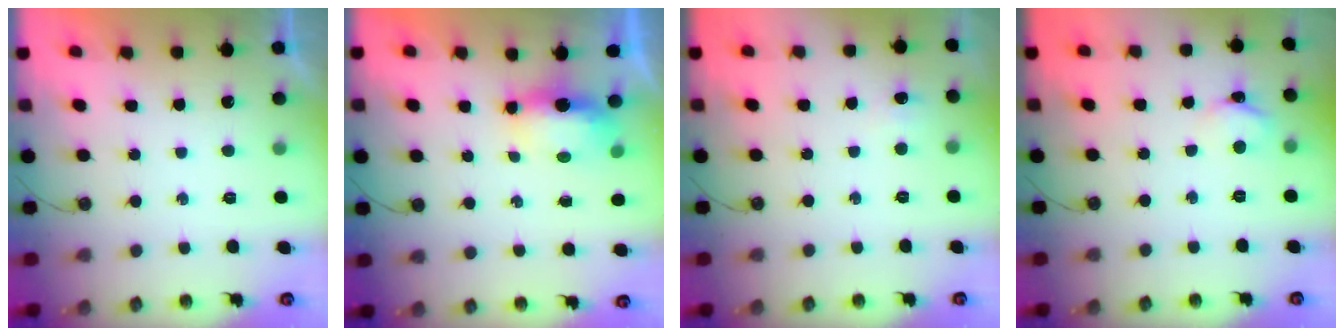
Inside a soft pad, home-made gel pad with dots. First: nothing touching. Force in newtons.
{"total": 7.0, "press": 6.3, "slide": 3.1}
{"total": 2.3, "press": 2.0, "slide": 1.0}
{"total": 4.0, "press": 4.0, "slide": 0.4}